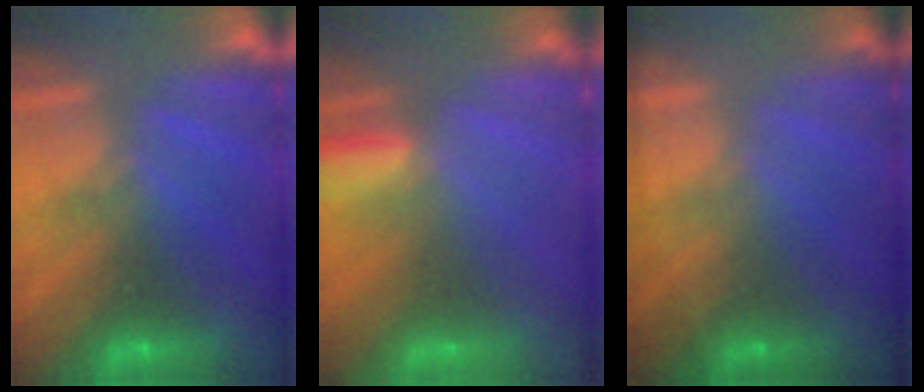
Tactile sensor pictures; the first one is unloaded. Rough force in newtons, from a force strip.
{"total": 2.8}
{"total": 1.8}